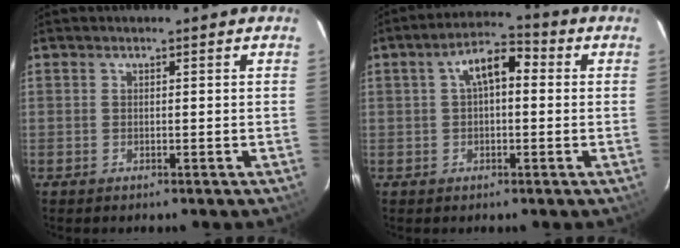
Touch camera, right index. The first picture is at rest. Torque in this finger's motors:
{"motor_torque": [0.38, 0.17, 0.18, 0.07]}